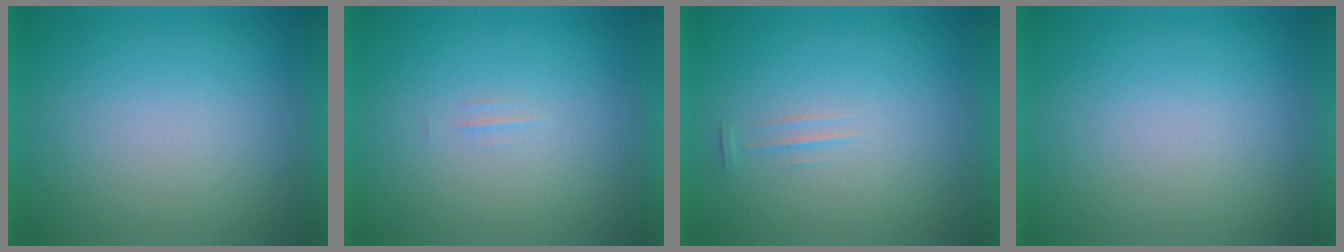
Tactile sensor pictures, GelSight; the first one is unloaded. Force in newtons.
{"total": 1.3}
{"total": 1.1}
{"total": 0.0}